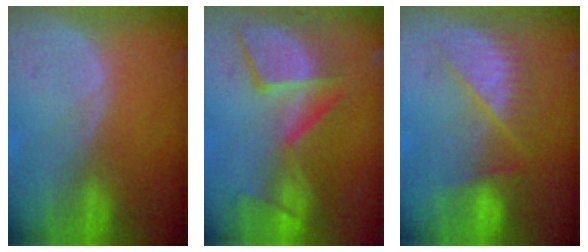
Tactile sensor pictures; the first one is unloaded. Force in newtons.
{"total": 10.4, "press": 9.8, "slide": 3.4}
{"total": 7.2, "press": 7.2, "slide": 0.5}